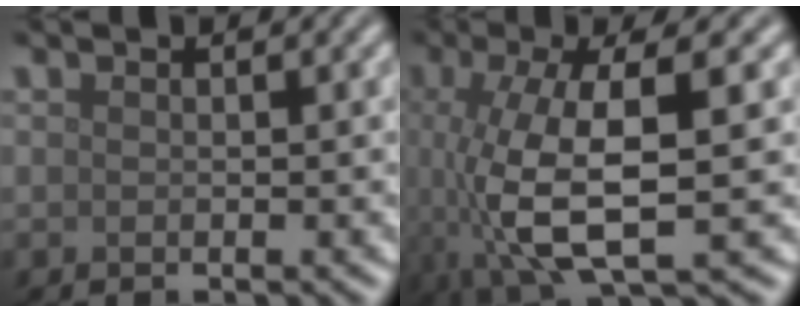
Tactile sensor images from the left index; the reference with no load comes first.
{"total": 9.0, "force": [-0.9, 2.9, 8.5], "torque": [-0.165, -0.007, -0.015]}